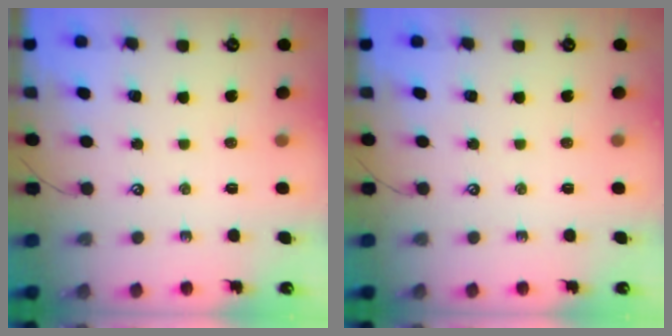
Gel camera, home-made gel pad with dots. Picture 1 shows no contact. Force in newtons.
{"total": 0.0}